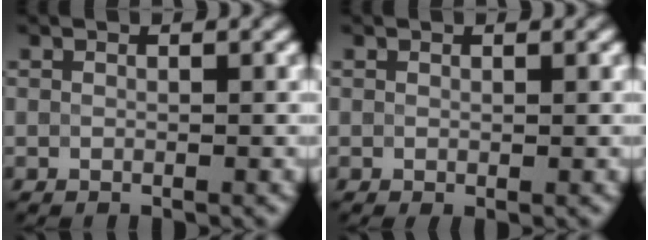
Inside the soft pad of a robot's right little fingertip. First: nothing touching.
{"total": 0.9, "force": [-0.1, 0.4, 0.8], "torque": [-0.008, 0.000, -0.001]}